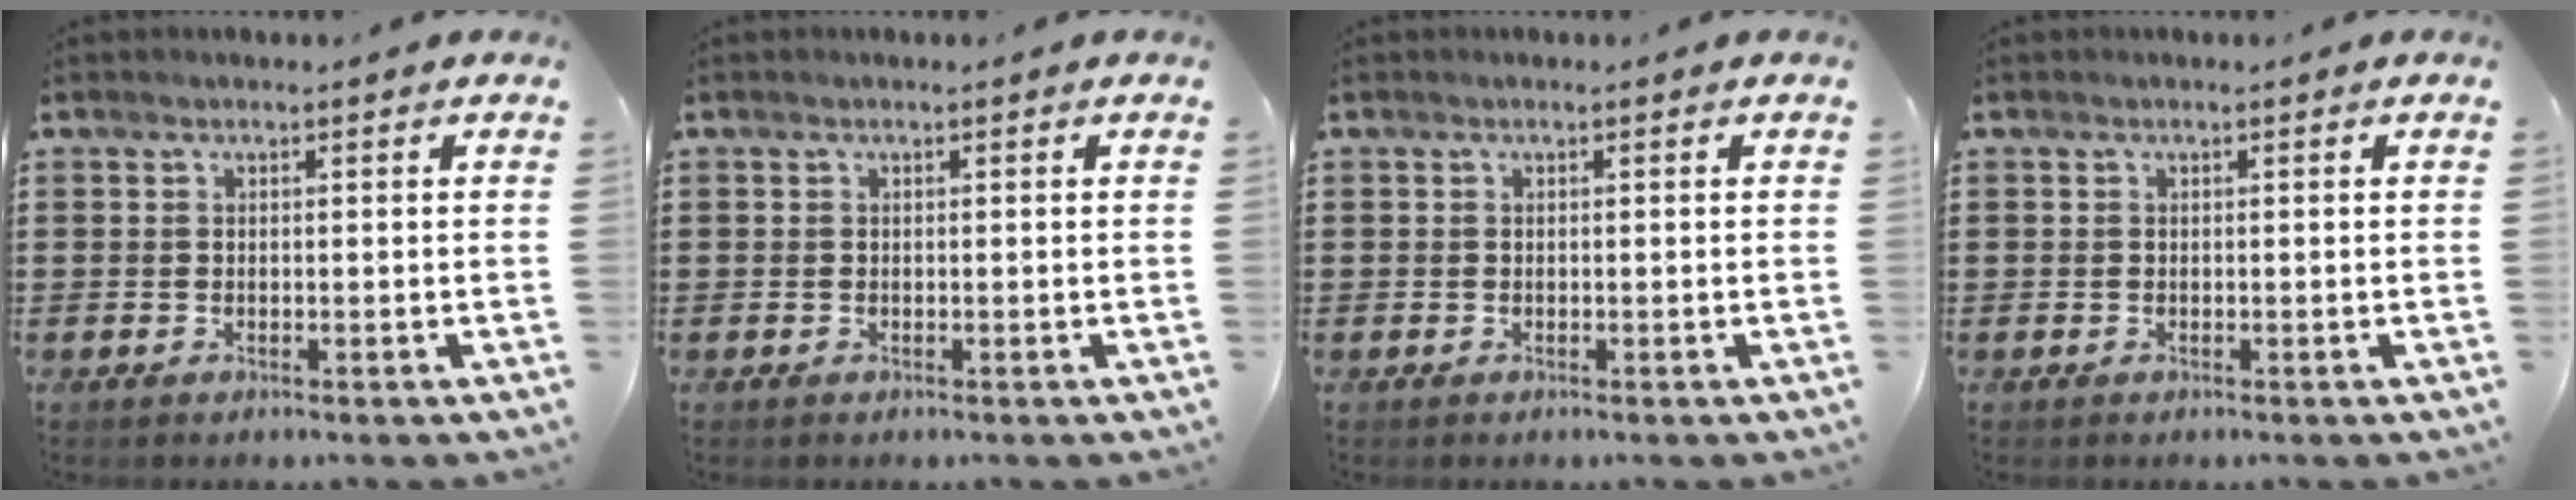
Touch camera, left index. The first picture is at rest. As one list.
[{"total": 0.0}, {"total": 0.0}, {"total": 0.0}]